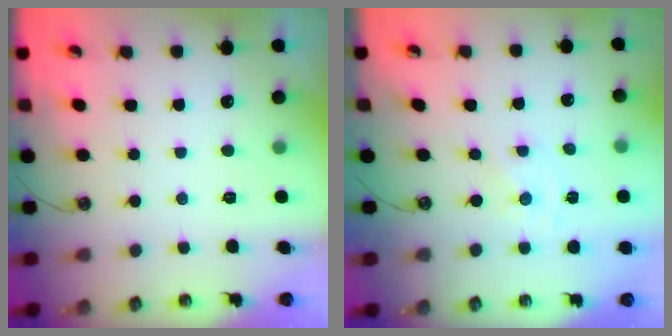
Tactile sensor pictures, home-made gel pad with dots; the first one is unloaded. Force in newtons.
{"total": 0.0}